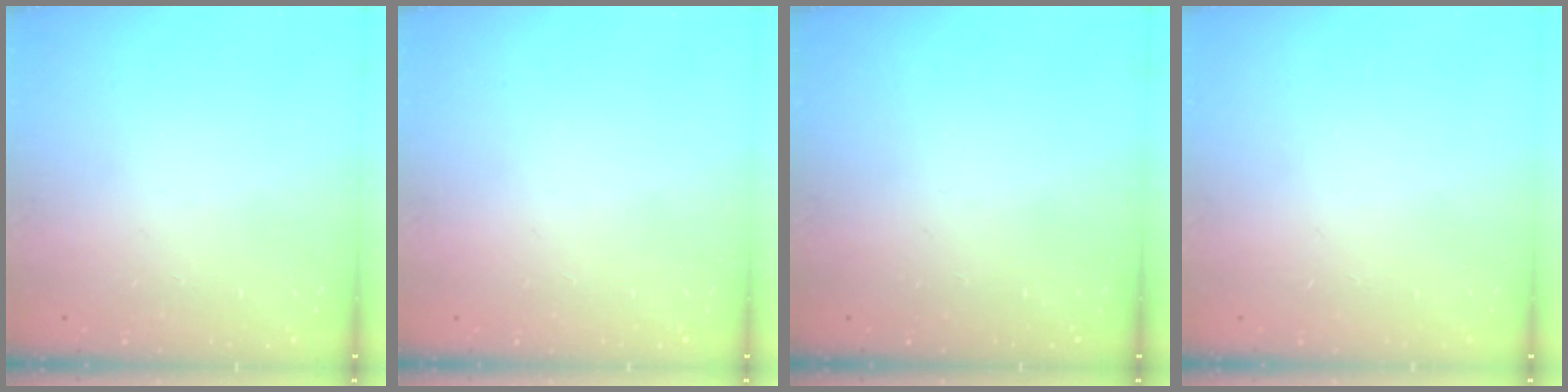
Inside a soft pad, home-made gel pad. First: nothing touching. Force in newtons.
{"total": 0.0}
{"total": 0.0}
{"total": 0.0}